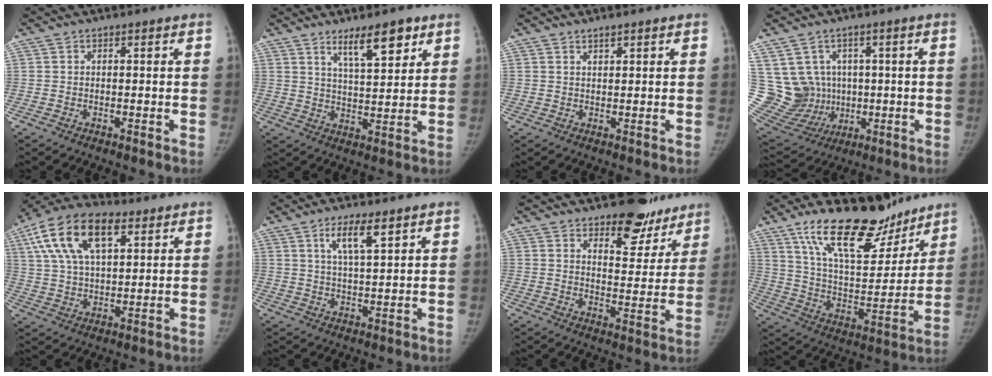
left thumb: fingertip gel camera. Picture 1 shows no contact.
{"total": 8.8, "force": [5.6, 2.7, 6.2], "torque": [-0.080, -0.035, 0.096]}
{"total": 1.2, "force": [1.0, 0.3, 0.5], "torque": [0.000, -0.008, 0.018]}
{"total": 13.2, "force": [1.8, 12.2, 4.7], "torque": [-0.064, 0.013, 0.068]}
{"total": 16.0, "force": [6.7, 8.4, 11.8], "torque": [-0.208, 0.009, 0.118]}
{"total": 6.1, "force": [3.4, 1.5, 4.8], "torque": [-0.081, -0.016, 0.062]}
{"total": 11.9, "force": [9.3, 5.6, 4.9], "torque": [-0.012, -0.067, 0.128]}
{"total": 20.9, "force": [15.3, 8.3, 11.5], "torque": [-0.139, -0.085, 0.260]}